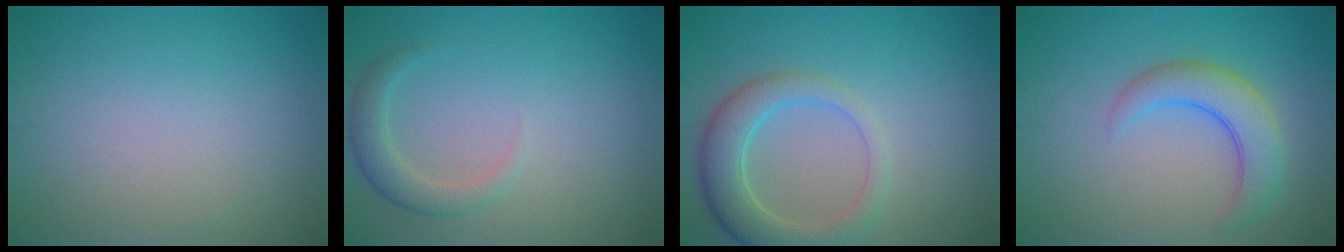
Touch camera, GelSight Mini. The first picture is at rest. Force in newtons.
{"total": 2.3, "press": 2.3, "slide": 0.2}
{"total": 4.6, "press": 4.6, "slide": 0.4}
{"total": 4.3, "press": 4.3, "slide": 0.3}